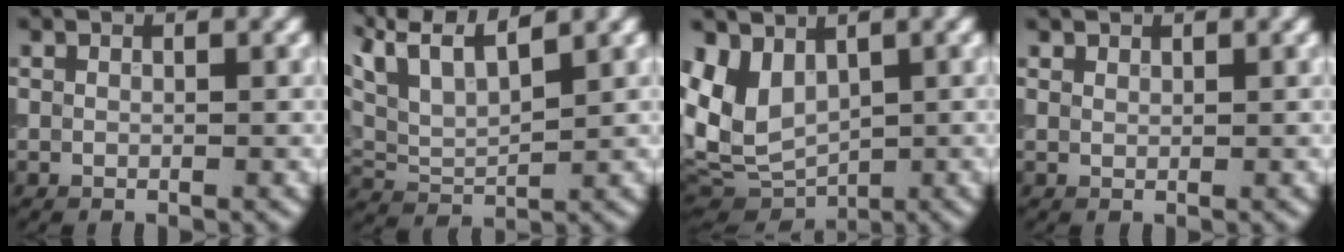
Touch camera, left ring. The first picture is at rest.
{"total": 7.9, "force": [5.3, 2.9, 5.2], "torque": [-0.119, 0.031, 0.083]}
{"total": 5.7, "force": [0.9, 3.9, 4.1], "torque": [-0.097, -0.009, 0.017]}
{"total": 1.1, "force": [0.9, 0.5, 0.3], "torque": [-0.012, 0.001, 0.021]}